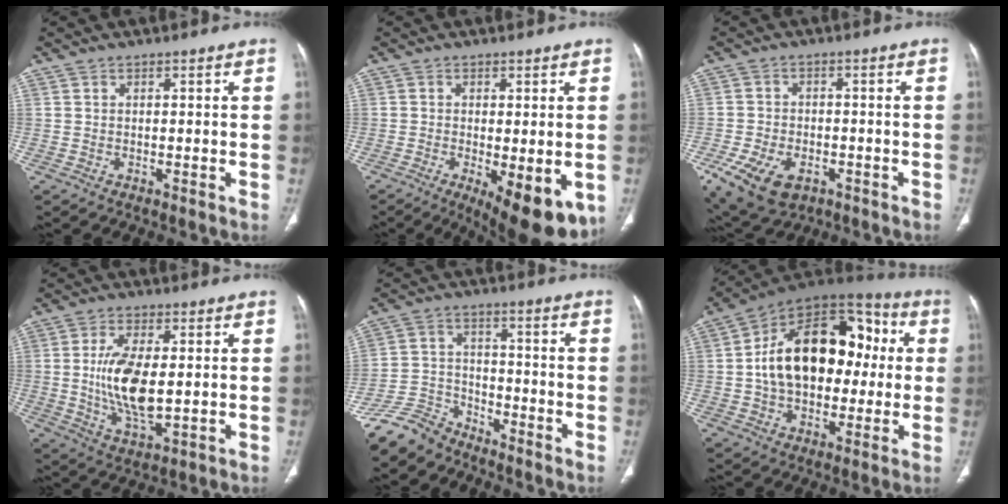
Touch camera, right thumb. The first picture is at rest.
{"total": 12.4, "force": [-4.3, 4.6, 10.7], "torque": [-0.143, -0.020, -0.053]}
{"total": 12.6, "force": [-6.1, 7.9, 7.8], "torque": [-0.151, 0.013, -0.093]}
{"total": 12.0, "force": [0.3, 5.3, 10.7], "torque": [-0.204, -0.016, 0.013]}
{"total": 8.1, "force": [-7.3, 3.5, 0.6], "torque": [-0.008, 0.044, -0.153]}
{"total": 24.0, "force": [1.8, 15.4, 18.3], "torque": [-0.267, 0.039, 0.024]}